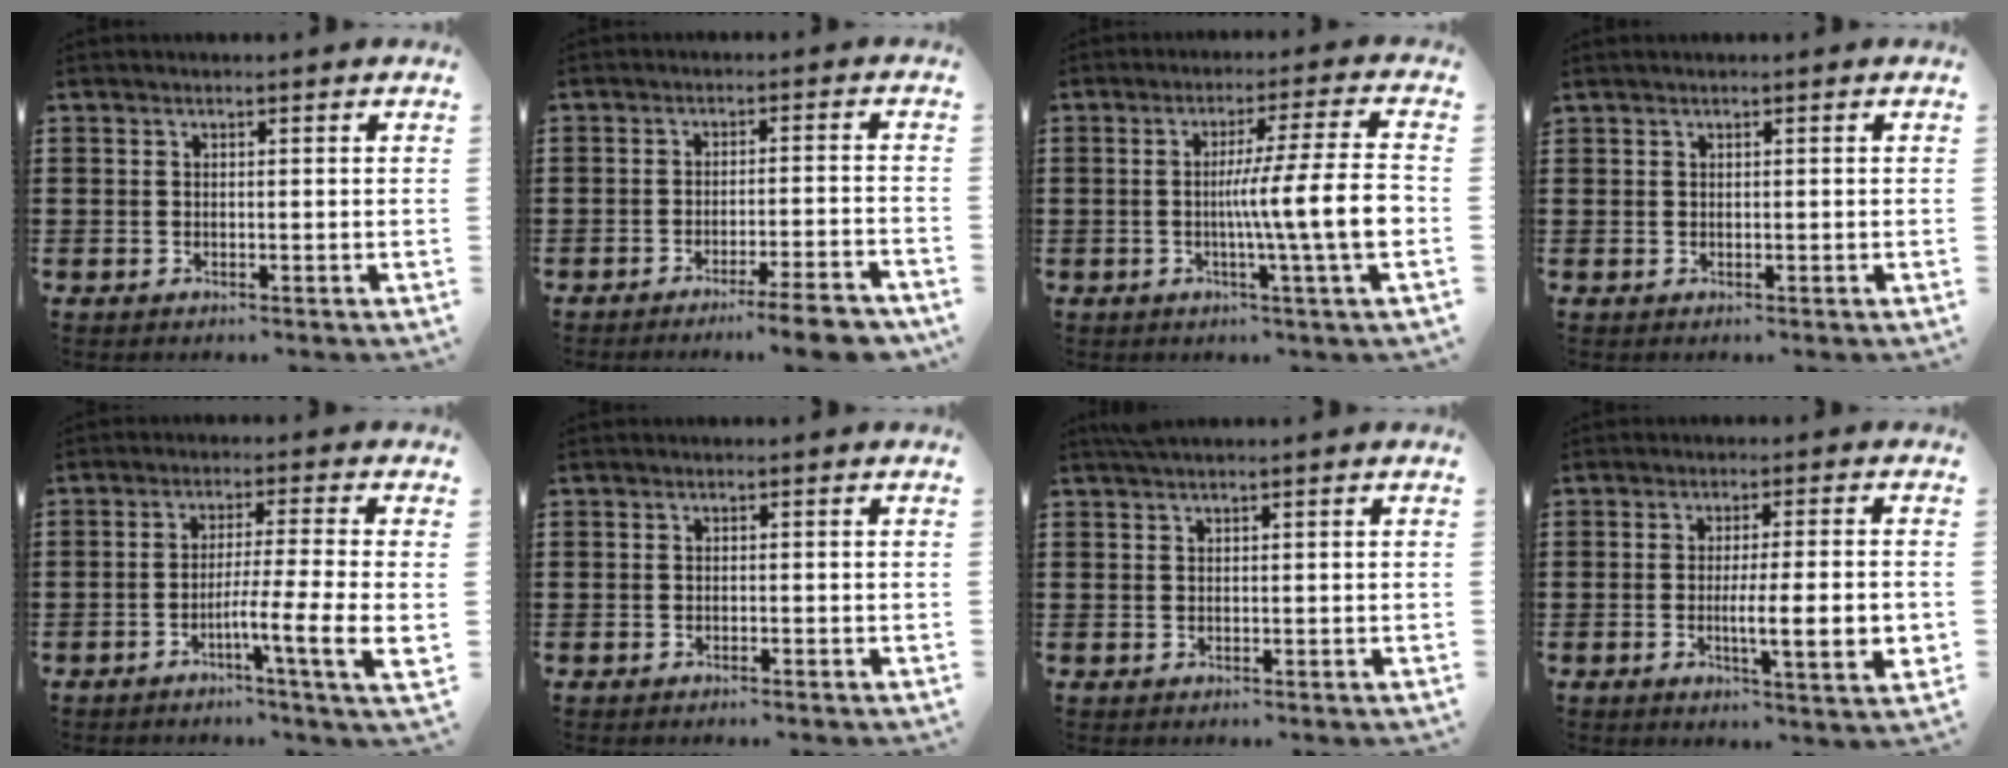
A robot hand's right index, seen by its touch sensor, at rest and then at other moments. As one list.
[{"total": 6.0, "force": [-4.8, -0.3, 3.6], "torque": [-0.056, -0.012, -0.088]}, {"total": 11.1, "force": [-1.4, -0.1, 11.0], "torque": [-0.175, -0.015, -0.032]}, {"total": 0.0}, {"total": 6.4, "force": [-2.4, -0.7, 5.9], "torque": [-0.101, -0.011, -0.043]}, {"total": 0.5, "force": [-0.5, -0.1, 0.2], "torque": [-0.006, -0.004, -0.009]}, {"total": 1.0, "force": [0.8, 0.0, 0.6], "torque": [-0.014, 0.000, 0.014]}, {"total": 7.6, "force": [-1.2, 1.1, 7.4], "torque": [-0.115, -0.009, -0.019]}]